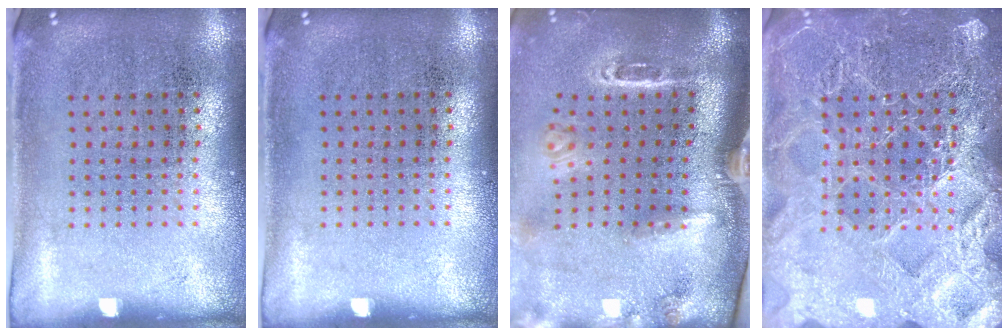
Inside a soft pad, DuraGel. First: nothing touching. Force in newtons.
{"total": 0.0}
{"total": 3.2, "press": 2.1, "slide": 2.4}
{"total": 5.9, "press": 5.9, "slide": 0.7}